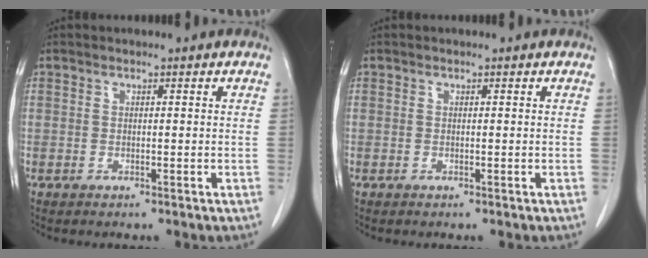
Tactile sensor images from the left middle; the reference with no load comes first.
{"total": 0.0}